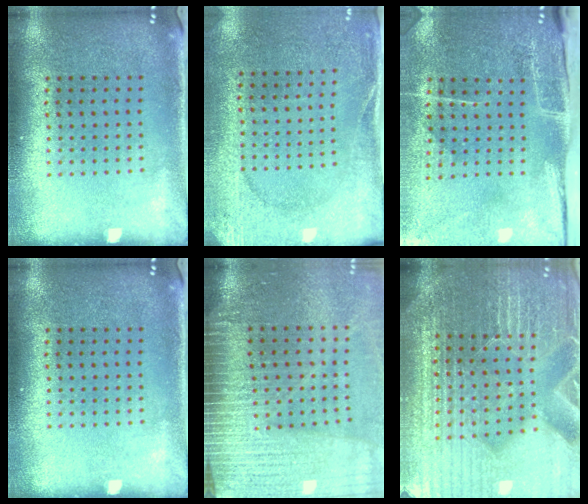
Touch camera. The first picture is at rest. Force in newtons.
{"total": 2.6, "press": 2.4, "slide": 0.9}
{"total": 4.8, "press": 3.8, "slide": 2.9}
{"total": 0.0}
{"total": 4.3, "press": 3.7, "slide": 2.3}
{"total": 5.8, "press": 5.3, "slide": 2.3}